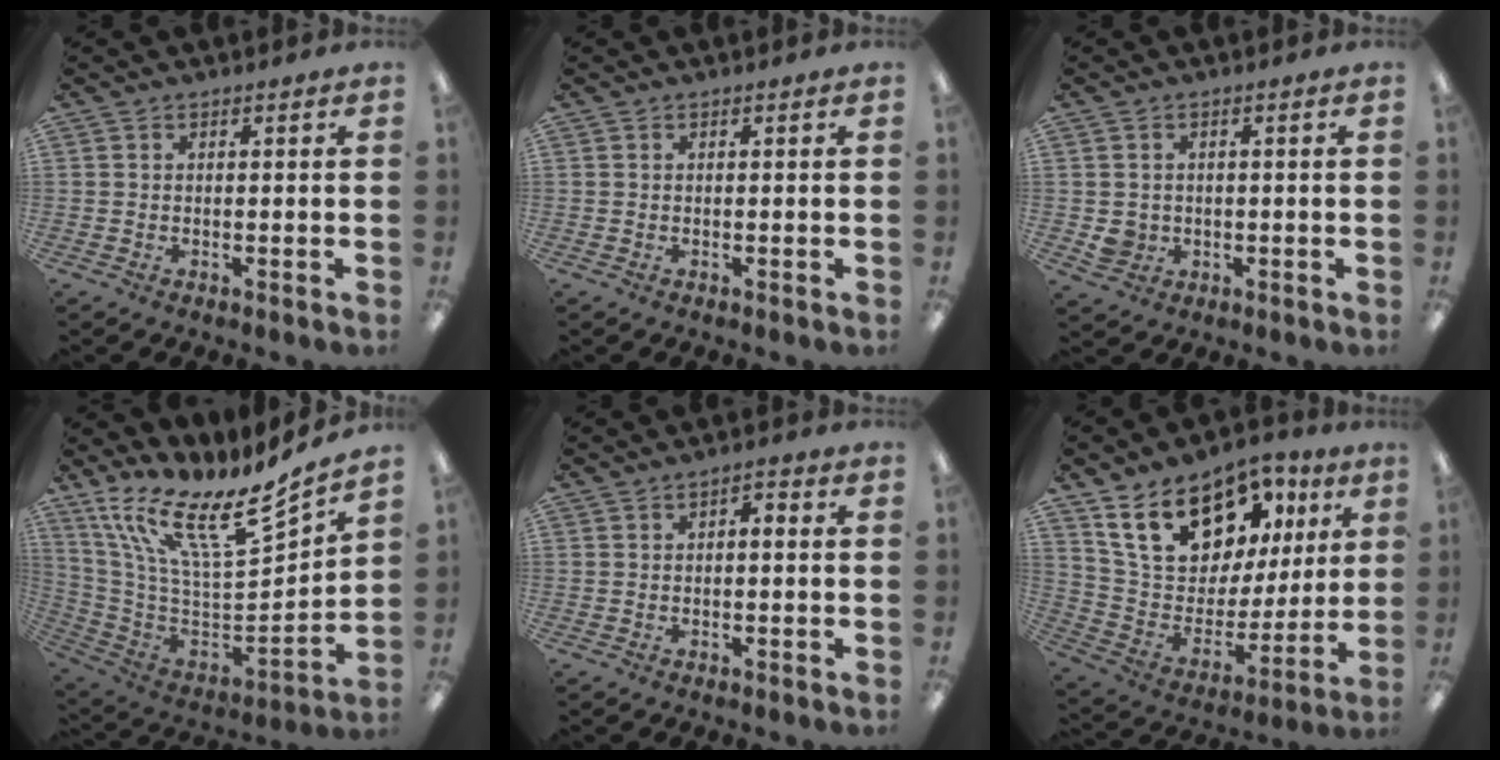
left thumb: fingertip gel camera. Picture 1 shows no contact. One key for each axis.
{"total": 0.0}
{"total": 3.7, "fx": -0.3, "fy": 3.5, "fz": 1.1, "tx": -0.014, "ty": 0.006, "tz": -0.006}
{"total": 18.4, "fx": 12.0, "fy": 5.4, "fz": 12.9, "tx": -0.210, "ty": -0.091, "tz": 0.204}
{"total": 1.9, "fx": -0.6, "fy": 1.2, "fz": 1.4, "tx": -0.025, "ty": 0.007, "tz": -0.012}
{"total": 20.8, "fx": 12.9, "fy": 12.4, "fz": 10.8, "tx": -0.187, "ty": -0.062, "tz": 0.234}